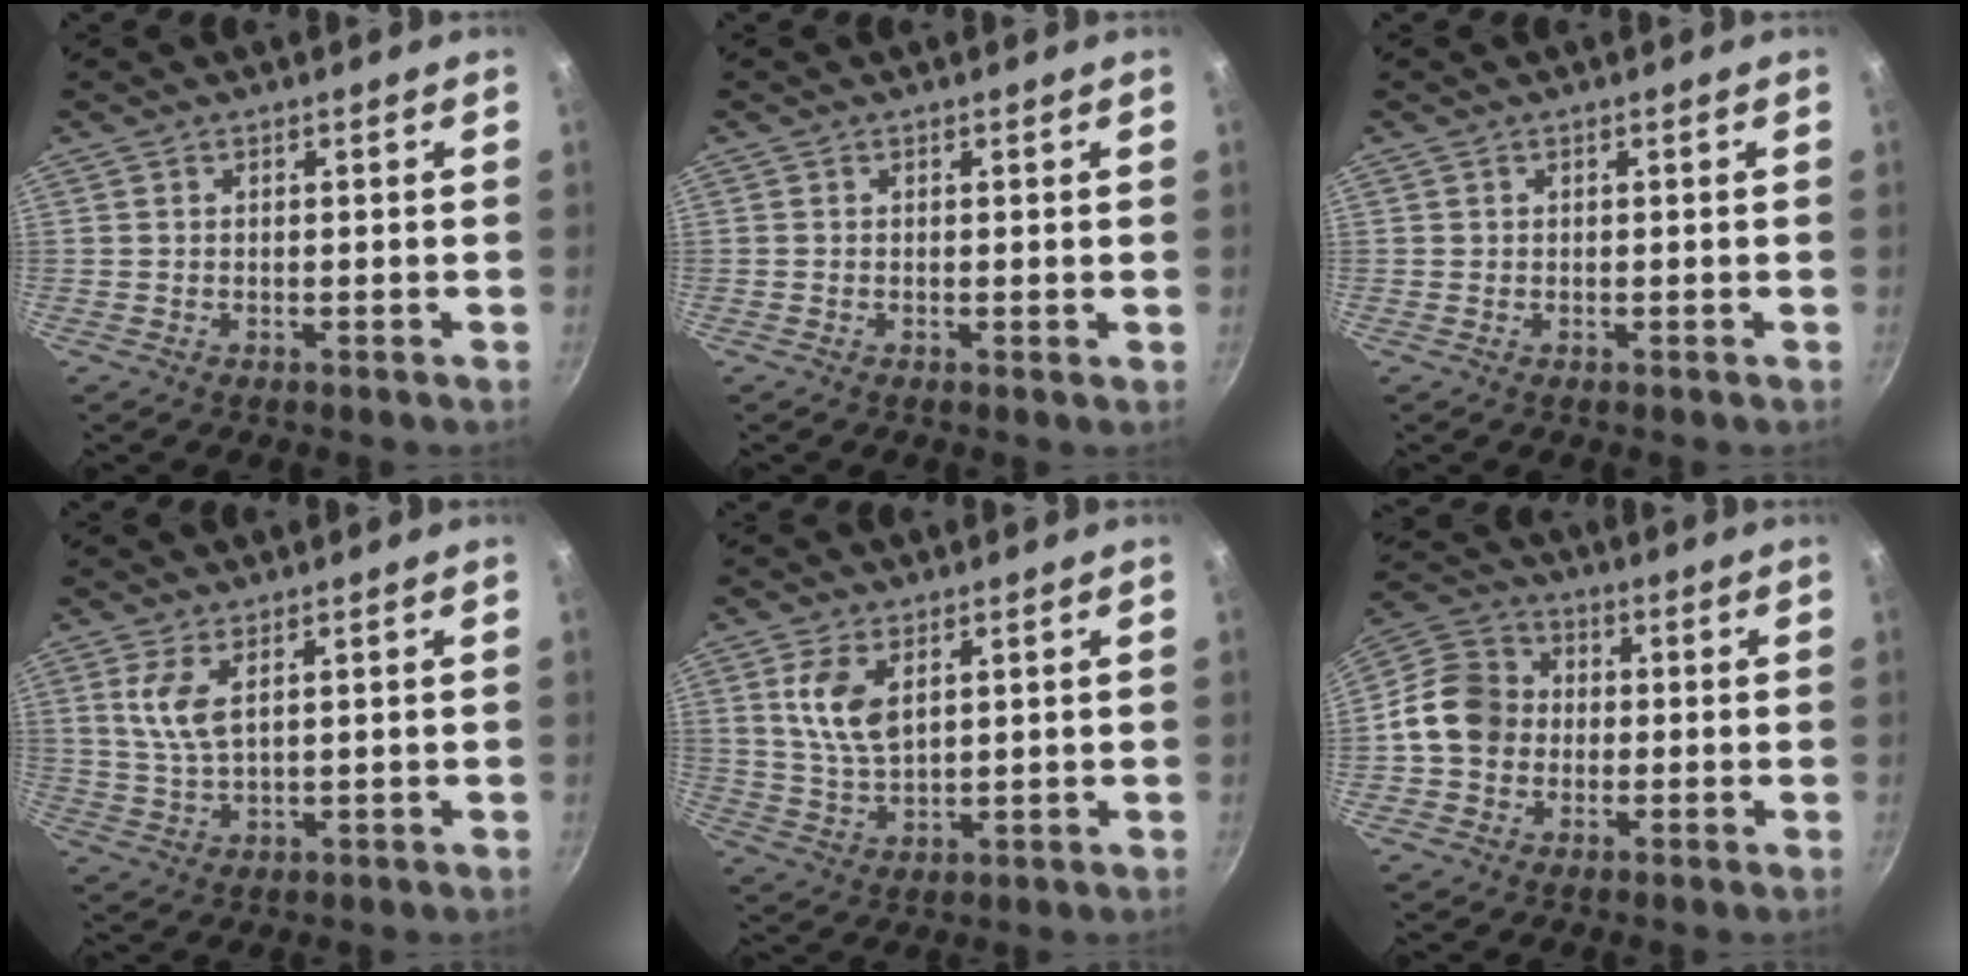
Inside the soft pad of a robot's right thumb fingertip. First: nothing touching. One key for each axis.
{"total": 0.0}
{"total": 0.0}
{"total": 5.8, "fx": 2.1, "fy": 2.4, "fz": 4.9, "tx": -0.099, "ty": -0.015, "tz": 0.047}
{"total": 8.2, "fx": 2.9, "fy": 4.4, "fz": 6.2, "tx": -0.119, "ty": -0.019, "tz": 0.061}
{"total": 11.4, "fx": -0.9, "fy": 9.7, "fz": 5.8, "tx": -0.076, "ty": 0.027, "tz": -0.038}